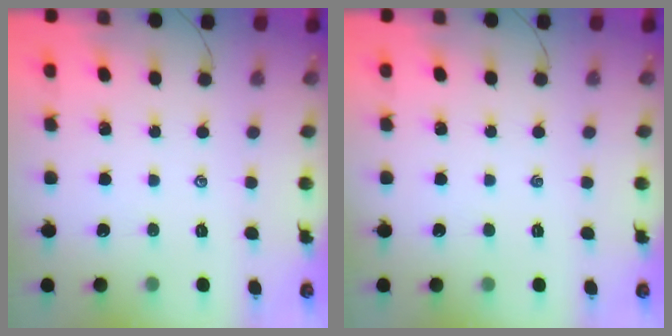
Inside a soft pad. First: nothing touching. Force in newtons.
{"total": 0.0}